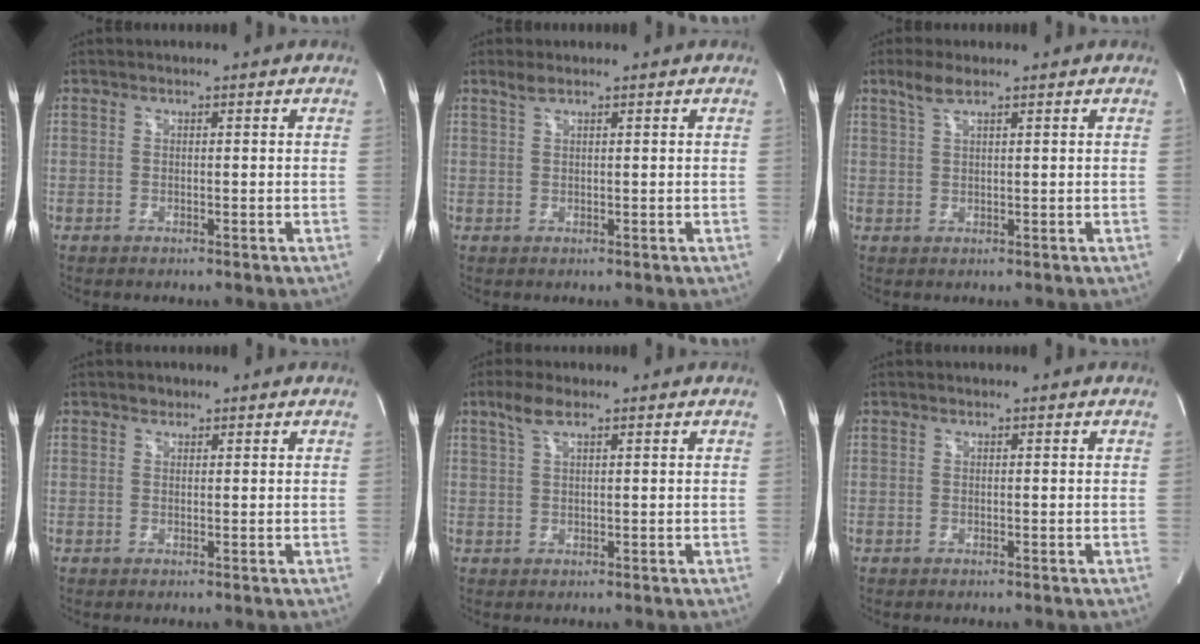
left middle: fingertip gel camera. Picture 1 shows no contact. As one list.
[{"total": 1.4, "force": [1.1, 0.1, 0.8], "torque": [-0.022, 0.008, 0.026]}, {"total": 2.9, "force": [2.1, 0.4, 2.0], "torque": [-0.049, 0.009, 0.046]}, {"total": 0.9, "force": [0.6, 0.6, 0.1], "torque": [0.003, 0.000, 0.007]}, {"total": 3.1, "force": [2.0, 0.7, 2.3], "torque": [-0.056, 0.012, 0.045]}, {"total": 0.0}]